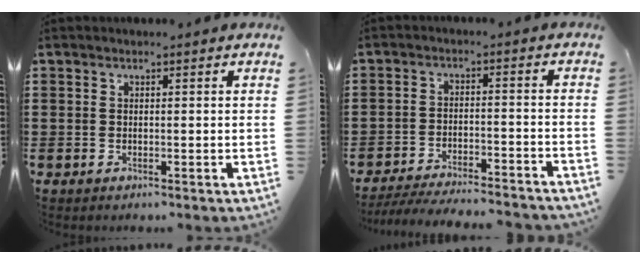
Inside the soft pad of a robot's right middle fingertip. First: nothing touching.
{"total": 5.0, "force": [-4.8, 0.0, 1.3], "torque": [-0.028, -0.007, -0.096]}